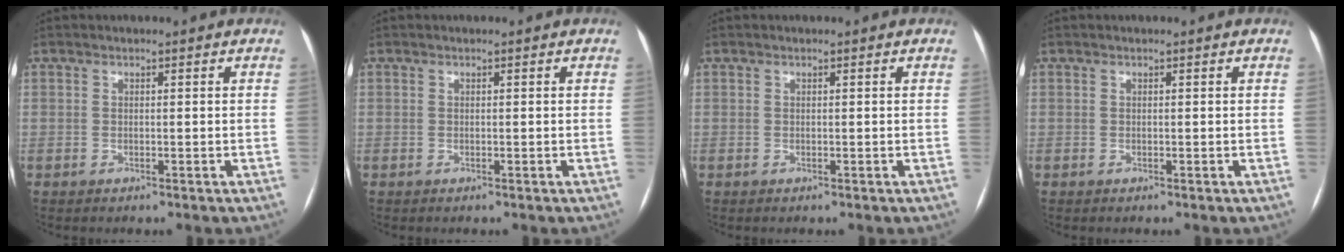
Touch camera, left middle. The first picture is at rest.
{"total": 0.0}
{"total": 0.0}
{"total": 0.0}